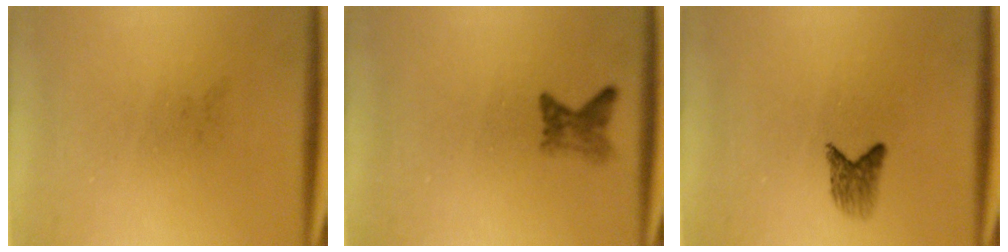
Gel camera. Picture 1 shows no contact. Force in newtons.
{"total": 1.9}
{"total": 2.3}